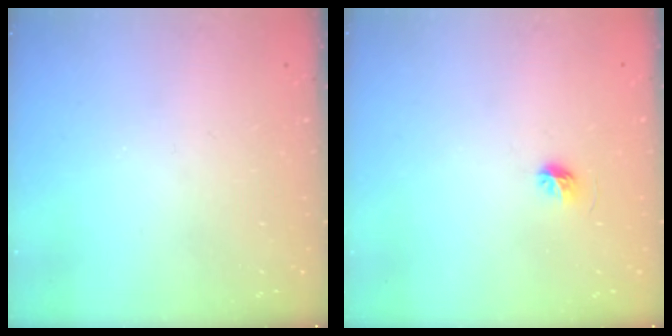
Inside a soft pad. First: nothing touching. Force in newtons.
{"total": 4.5, "press": 4.3, "slide": 1.4}